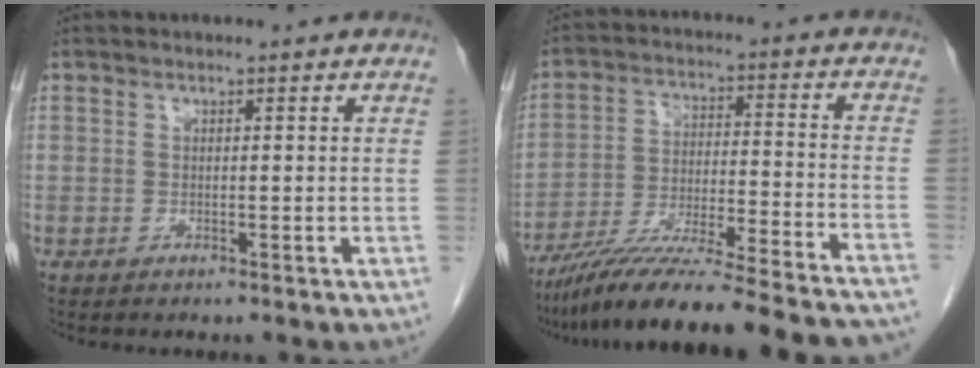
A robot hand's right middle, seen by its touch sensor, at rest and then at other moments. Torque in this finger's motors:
{"motor_torque": [1.12, -1.02, 0.52, 0.18]}